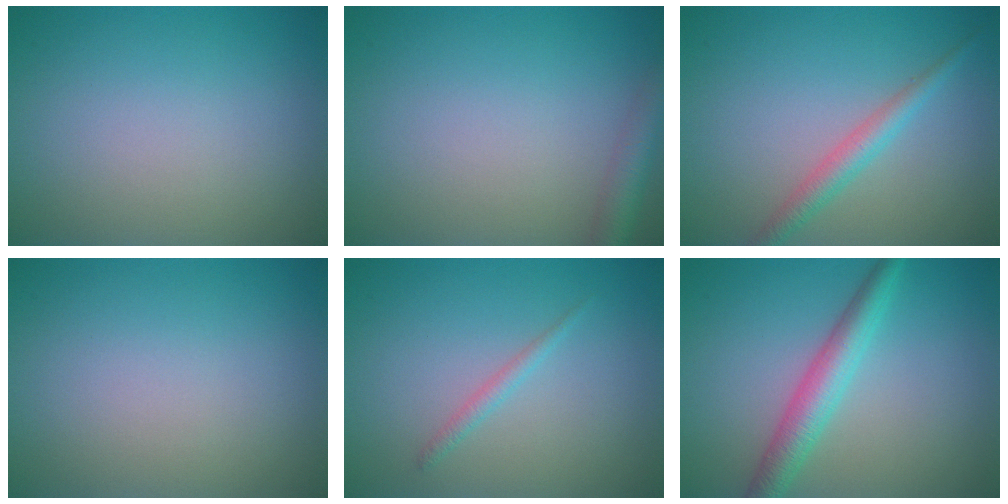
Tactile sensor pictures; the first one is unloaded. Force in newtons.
{"total": 2.9, "press": 2.9, "slide": 0.1}
{"total": 2.4, "press": 2.4, "slide": 0.1}
{"total": 0.0}
{"total": 1.0, "press": 1.0, "slide": 0.1}
{"total": 3.8, "press": 3.8, "slide": 0.0}